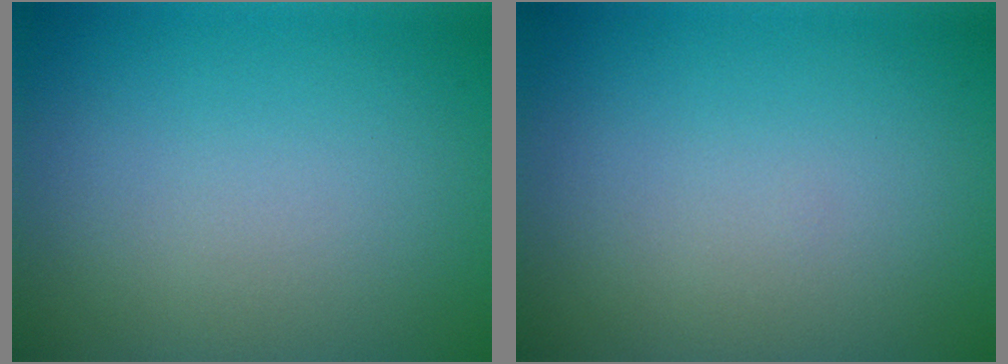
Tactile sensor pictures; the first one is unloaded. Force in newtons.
{"total": 0.0}